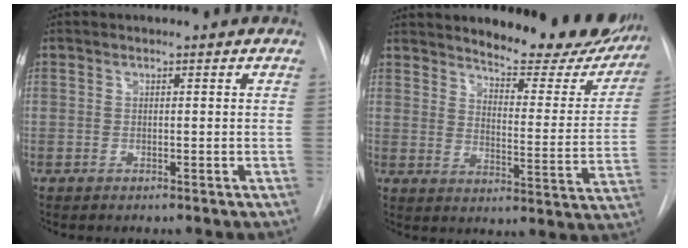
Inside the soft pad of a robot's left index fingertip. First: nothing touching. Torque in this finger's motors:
{"motor_torque": [0.33, -0.44, 0.62, 0.11]}